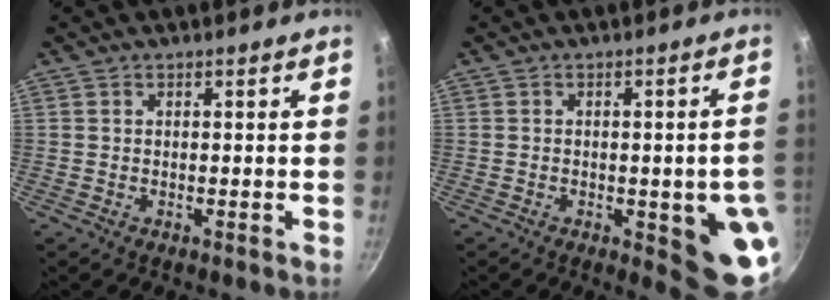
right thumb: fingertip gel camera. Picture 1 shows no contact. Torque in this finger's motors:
{"motor_torque": [2.33, 2.19, 1.82, -0.95, 0.14]}